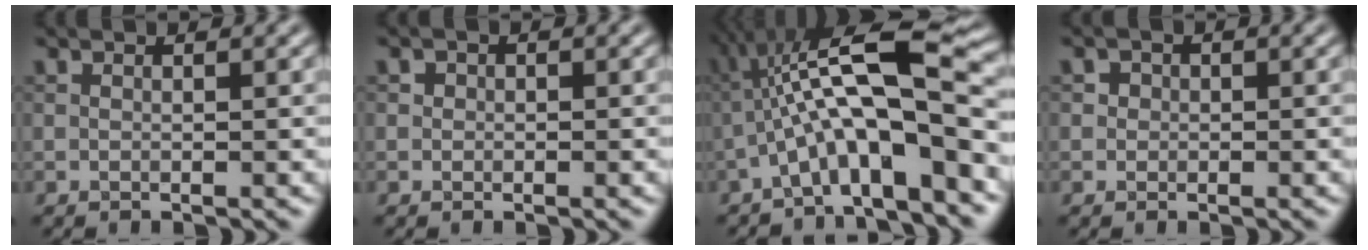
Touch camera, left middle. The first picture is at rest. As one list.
[{"total": 0.9, "force": [0.1, 0.8, 0.2], "torque": [-0.001, -0.005, -0.003]}, {"total": 10.0, "force": [-2.1, 2.0, 9.6], "torque": [-0.158, 0.031, -0.043]}, {"total": 1.3, "force": [0.3, 1.3, 0.4], "torque": [0.008, 0.001, -0.006]}]